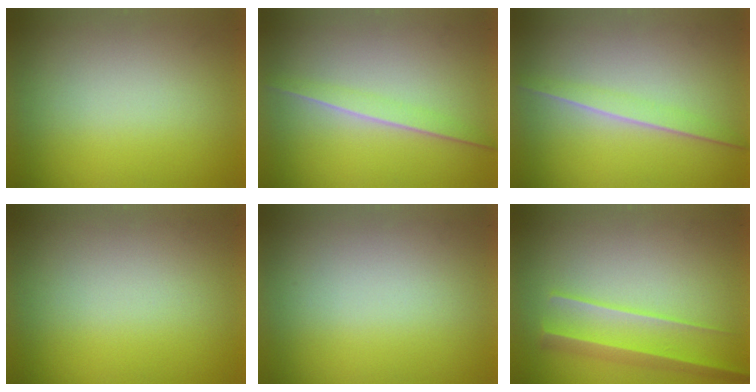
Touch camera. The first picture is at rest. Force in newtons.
{"total": 1.3}
{"total": 1.4}
{"total": 0.0}
{"total": 0.0}
{"total": 2.2}